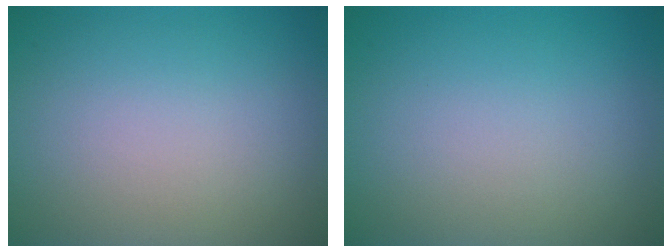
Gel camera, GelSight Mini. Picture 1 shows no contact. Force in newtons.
{"total": 0.0}